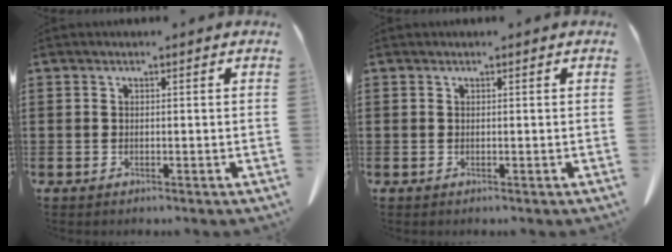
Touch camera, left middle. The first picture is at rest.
{"total": 0.0}